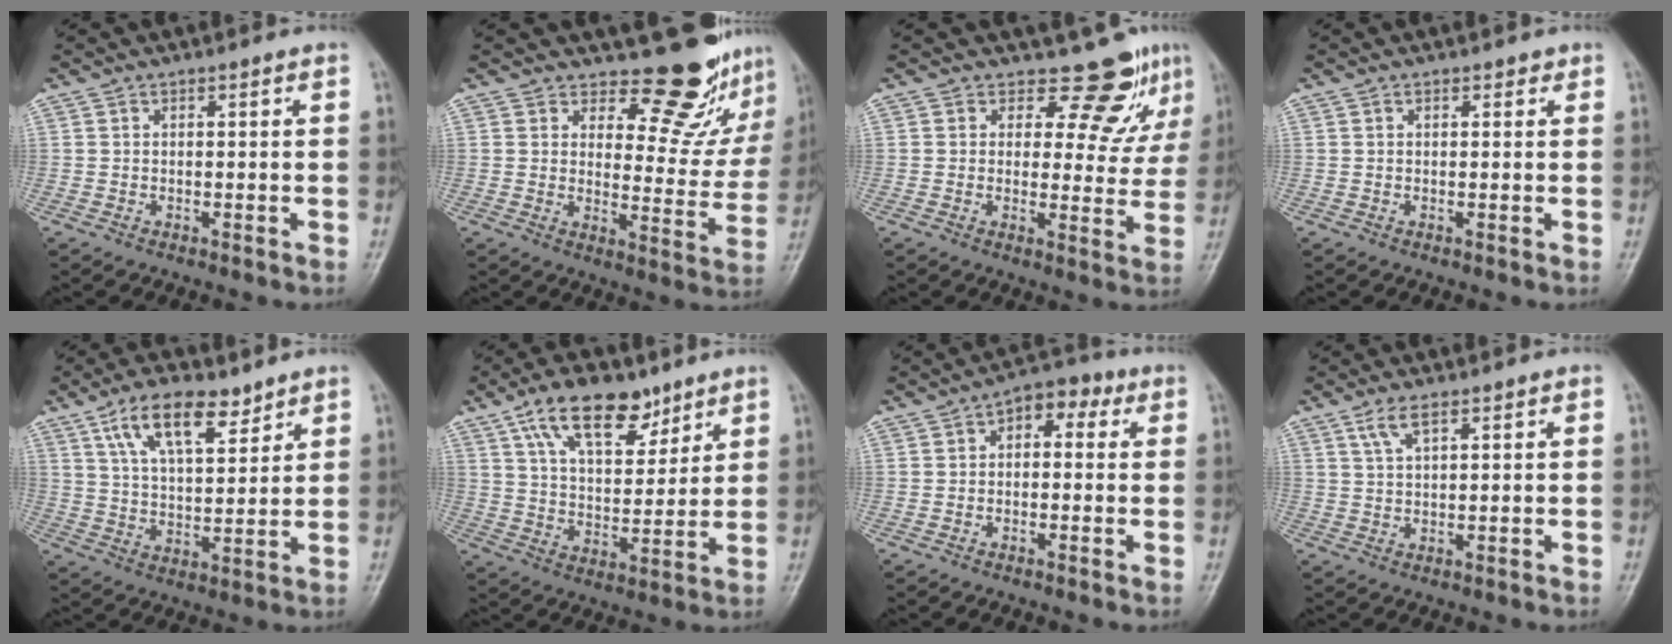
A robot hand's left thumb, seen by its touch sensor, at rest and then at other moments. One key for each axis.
{"total": 13.5, "fx": 12.0, "fy": 4.9, "fz": 3.8, "tx": -0.002, "ty": -0.119, "tz": 0.143}
{"total": 8.1, "fx": 6.5, "fy": 4.0, "fz": 2.6, "tx": 0.000, "ty": -0.053, "tz": 0.072}
{"total": 0.9, "fx": 0.5, "fy": 0.6, "fz": 0.5, "tx": 0.000, "ty": -0.001, "tz": 0.004}
{"total": 11.7, "fx": 7.2, "fy": 4.9, "fz": 7.7, "tx": -0.116, "ty": -0.032, "tz": 0.133}
{"total": 14.1, "fx": 8.7, "fy": 7.0, "fz": 8.6, "tx": -0.107, "ty": -0.039, "tz": 0.154}
{"total": 6.0, "fx": 1.6, "fy": 3.7, "fz": 4.5, "tx": -0.032, "ty": 0.021, "tz": 0.010}
{"total": 3.5, "fx": 2.1, "fy": 1.1, "fz": 2.5, "tx": -0.054, "ty": 0.001, "tz": 0.047}